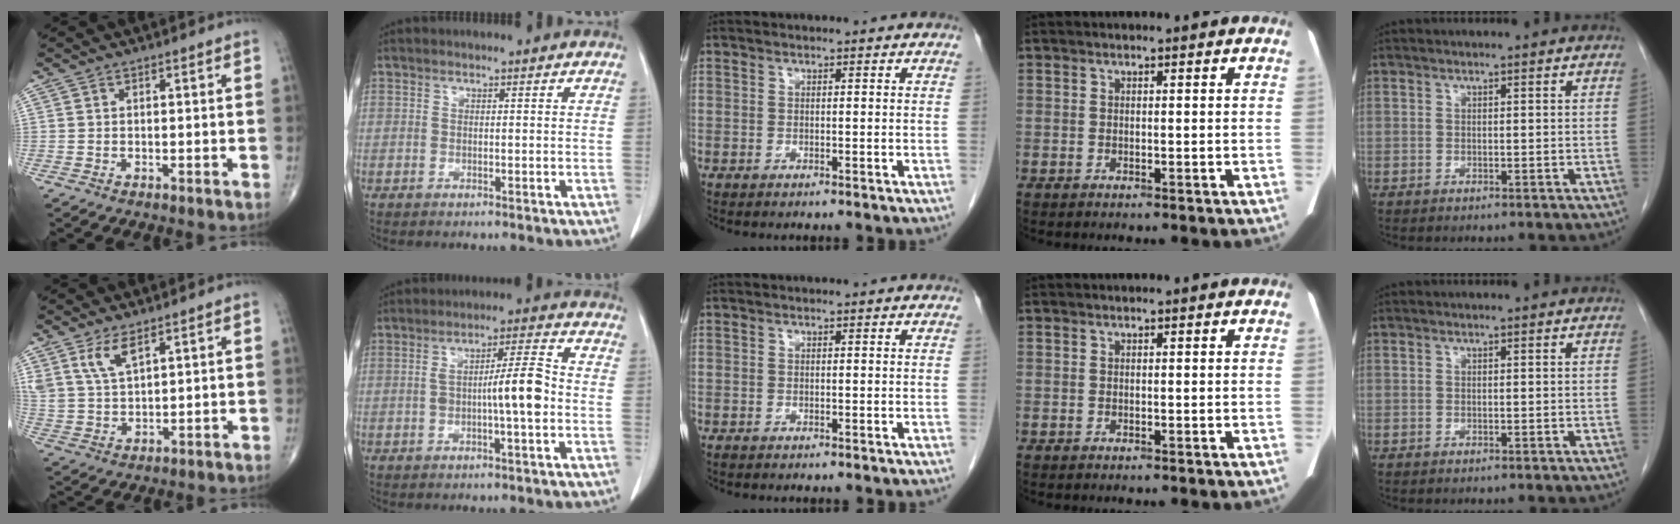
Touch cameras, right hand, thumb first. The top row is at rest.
{"thumb": {"total": 5.9, "force": [3.7, 2.2, 4.1], "torque": [-0.082, -0.019, 0.081]}, "index": {"total": 7.2, "force": [-1.1, 0.5, 7.1], "torque": [-0.122, 0.013, -0.019]}}